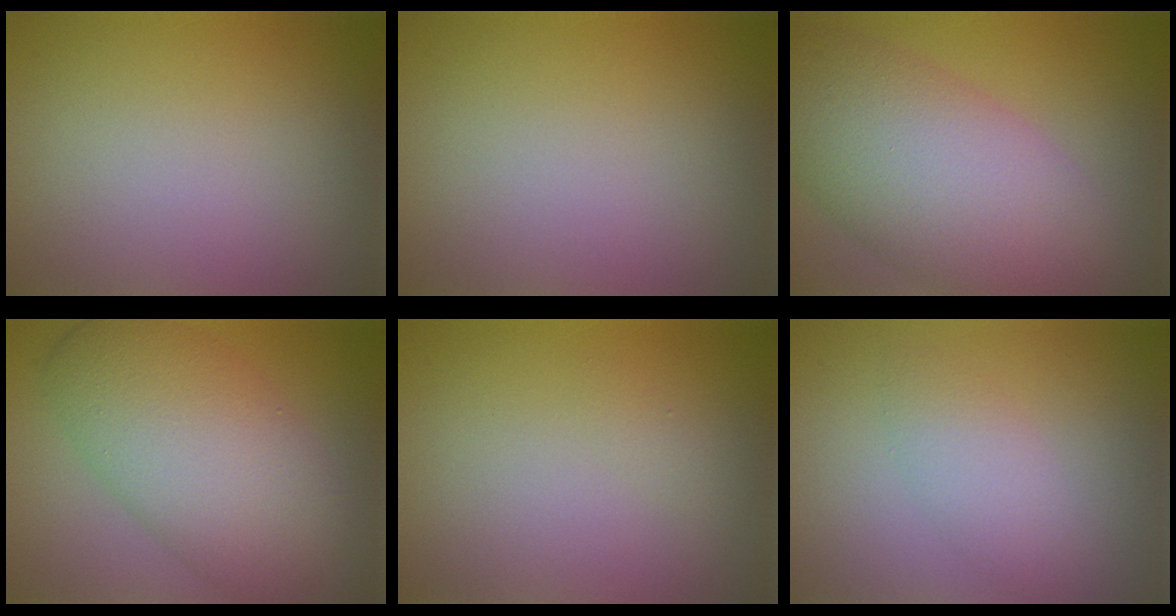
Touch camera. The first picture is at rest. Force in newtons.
{"total": 0.0}
{"total": 11.0, "press": 11.0, "slide": 0.5}
{"total": 10.0, "press": 10.0, "slide": 0.2}
{"total": 0.5, "press": 0.5, "slide": 0.0}
{"total": 2.4, "press": 2.4, "slide": 0.2}